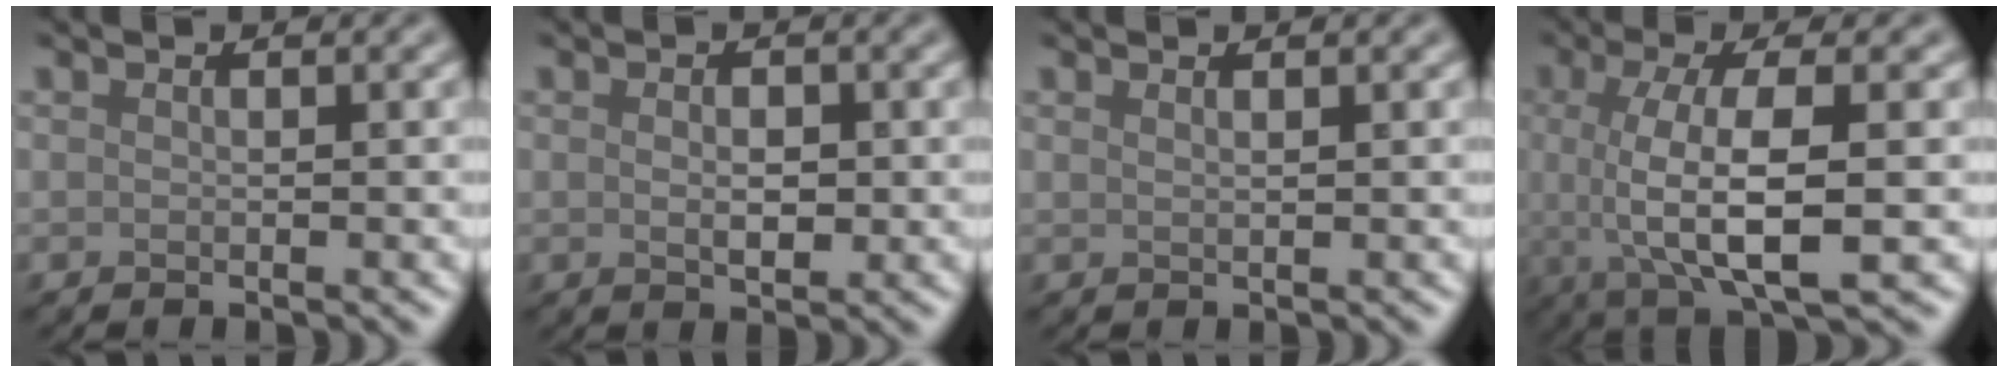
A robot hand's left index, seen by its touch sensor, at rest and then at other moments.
{"total": 2.0, "force": [0.0, 1.1, 1.7], "torque": [-0.031, -0.001, 0.002]}
{"total": 0.8, "force": [0.6, 0.3, 0.4], "torque": [-0.005, -0.001, 0.005]}
{"total": 7.6, "force": [-0.3, 2.3, 7.3], "torque": [-0.132, -0.002, -0.006]}